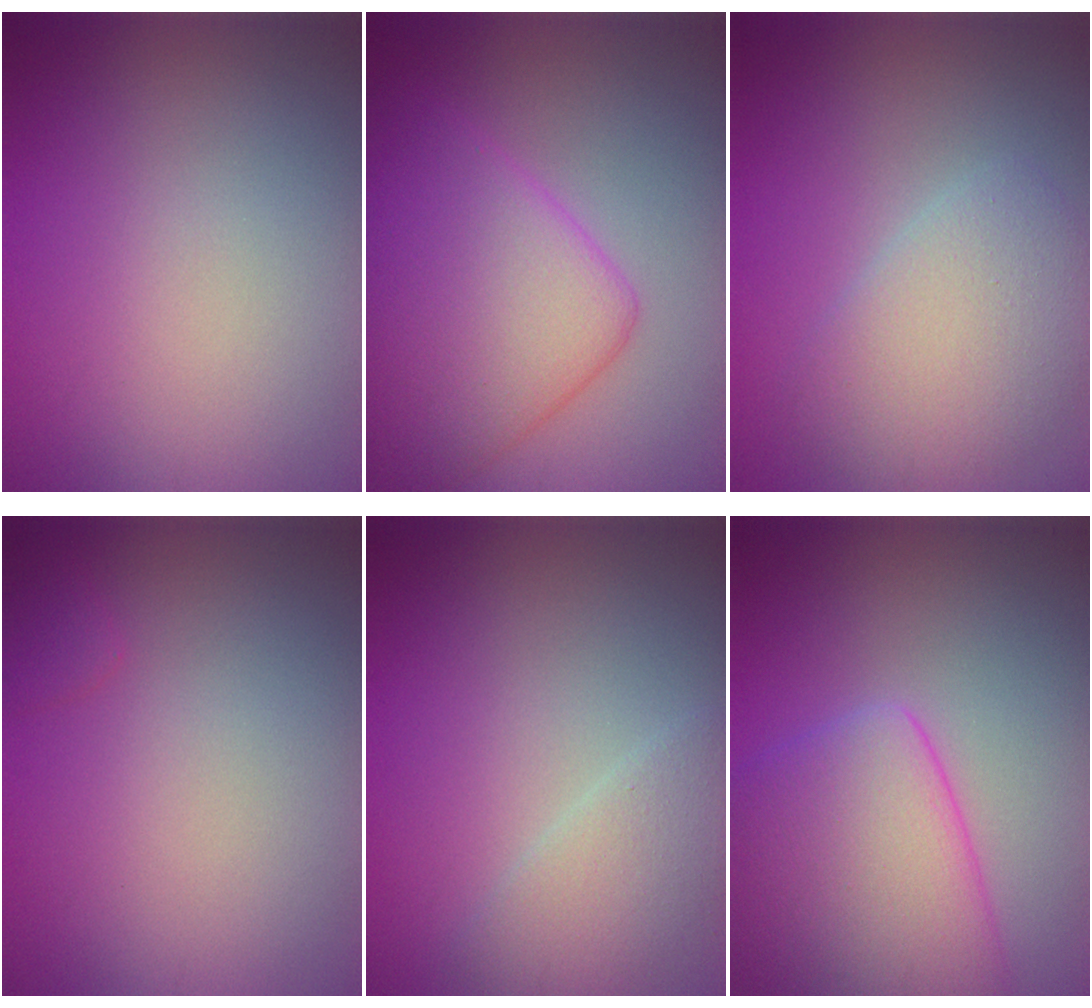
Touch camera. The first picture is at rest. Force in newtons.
{"total": 8.3, "press": 8.3, "slide": 0.2}
{"total": 4.2, "press": 4.2, "slide": 0.2}
{"total": 1.0, "press": 1.0, "slide": 0.1}
{"total": 2.9, "press": 2.9, "slide": 0.1}
{"total": 8.2, "press": 8.2, "slide": 0.4}